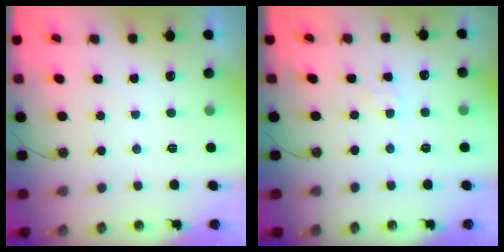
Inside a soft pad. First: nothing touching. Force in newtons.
{"total": 3.0, "press": 3.0, "slide": 0.4}